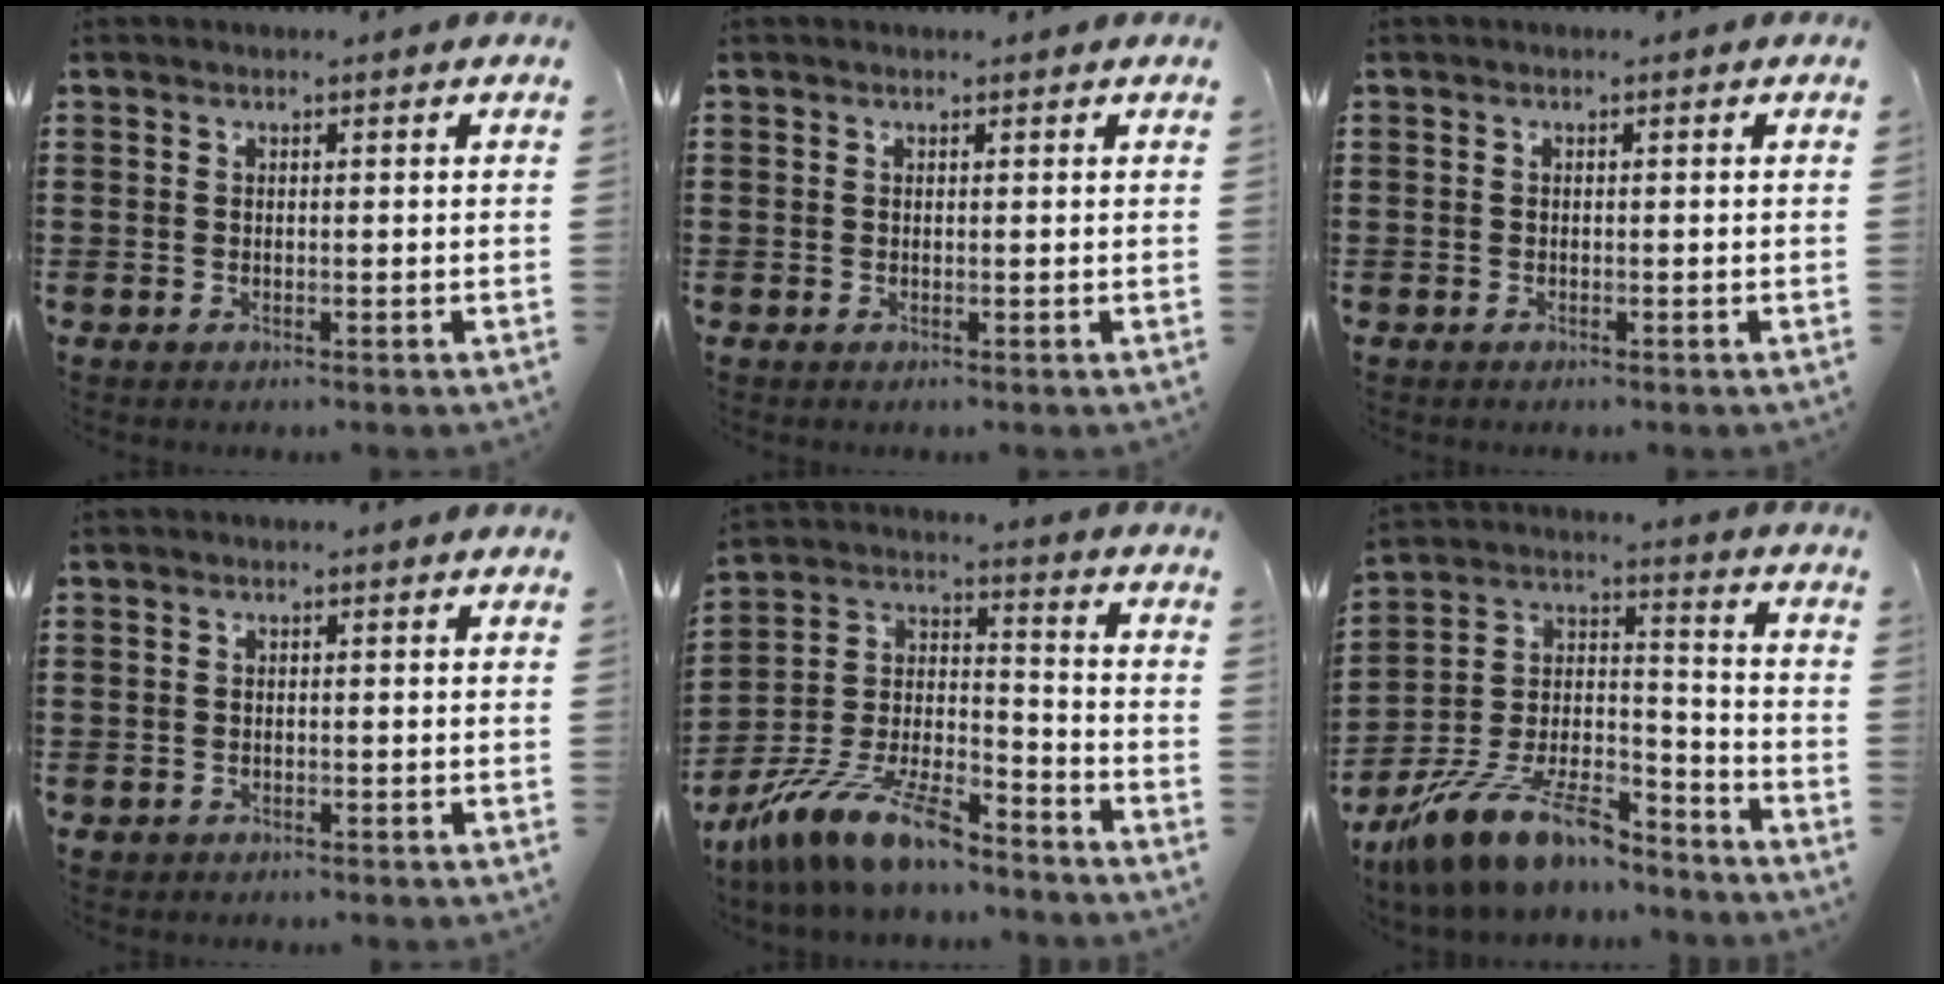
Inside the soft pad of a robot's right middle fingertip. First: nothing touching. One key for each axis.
{"total": 0.0}
{"total": 0.0}
{"total": 0.7, "fx": -0.5, "fy": 0.4, "fz": 0.0, "tx": -0.003, "ty": 0.002, "tz": -0.012}
{"total": 12.9, "fx": -10.7, "fy": 2.3, "fz": 6.9, "tx": -0.140, "ty": 0.022, "tz": -0.208}
{"total": 12.9, "fx": -10.2, "fy": 4.3, "fz": 6.6, "tx": -0.136, "ty": 0.028, "tz": -0.193}